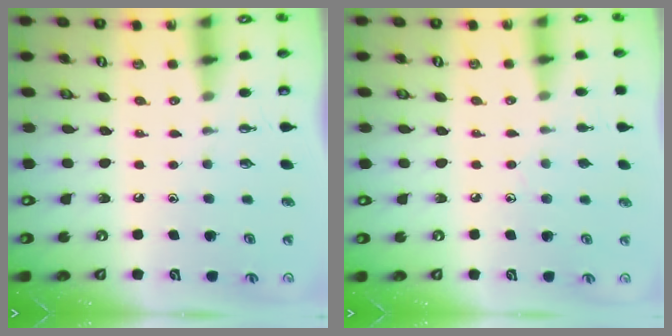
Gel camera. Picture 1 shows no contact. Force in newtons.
{"total": 4.6, "press": 4.5, "slide": 0.5}